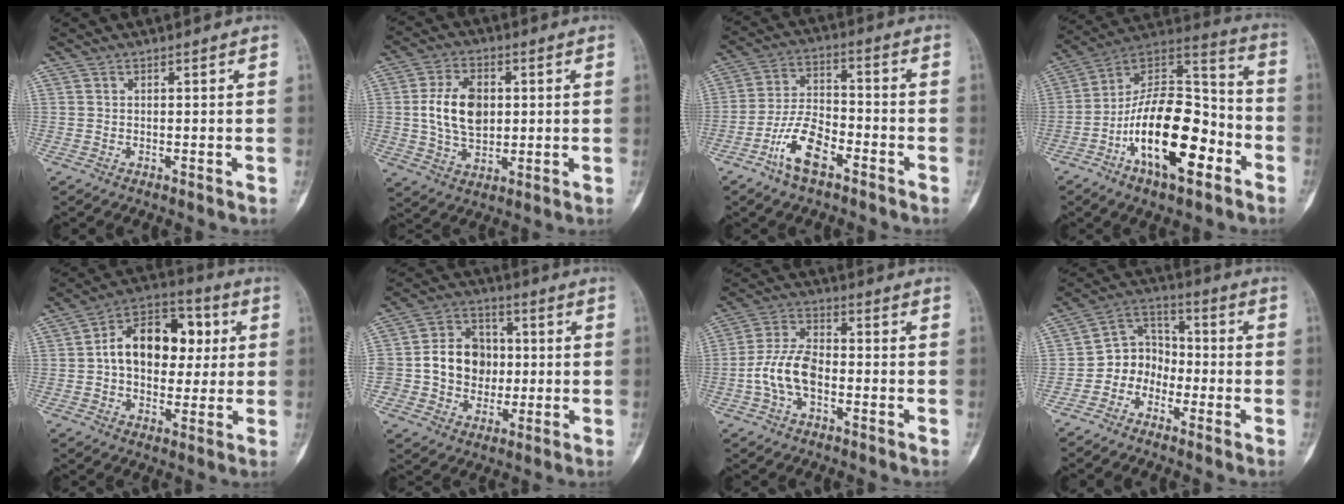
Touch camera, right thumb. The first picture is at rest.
{"total": 10.9, "force": [1.1, 7.1, 8.2], "torque": [-0.135, -0.001, 0.025]}
{"total": 10.0, "force": [-5.6, 4.4, 7.0], "torque": [-0.133, 0.035, -0.108]}
{"total": 21.5, "force": [-8.0, 9.6, 17.5], "torque": [-0.270, 0.065, -0.137]}
{"total": 16.2, "force": [2.0, 10.9, 11.8], "torque": [-0.137, 0.026, 0.023]}
{"total": 13.1, "force": [-0.4, 11.1, 7.1], "torque": [-0.081, 0.026, -0.008]}
{"total": 9.2, "force": [-2.4, 5.1, 7.3], "torque": [-0.150, 0.031, -0.051]}
{"total": 7.9, "force": [-3.1, 6.6, 3.0], "torque": [-0.012, 0.055, -0.071]}